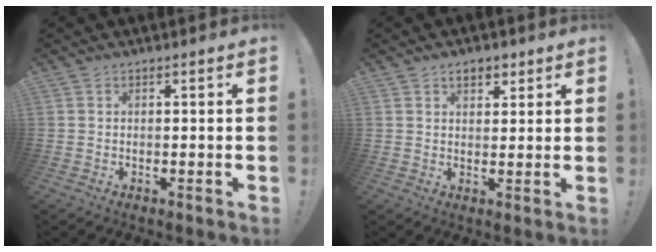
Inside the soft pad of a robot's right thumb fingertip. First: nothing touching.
{"total": 4.3, "force": [2.5, 2.8, 2.1], "torque": [-0.019, -0.006, 0.042]}